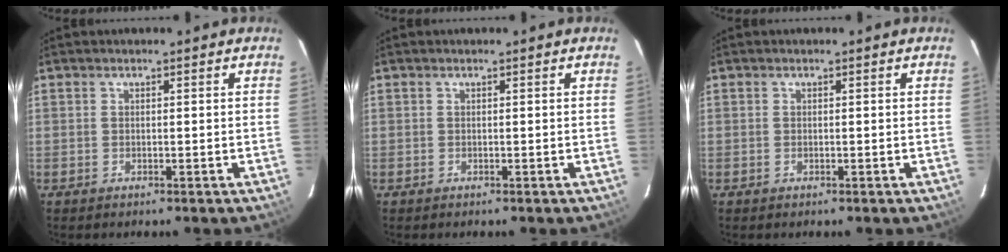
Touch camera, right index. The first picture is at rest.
{"total": 0.0}
{"total": 2.5, "force": [2.1, -1.5, 0.1], "torque": [-0.005, -0.034, 0.009]}